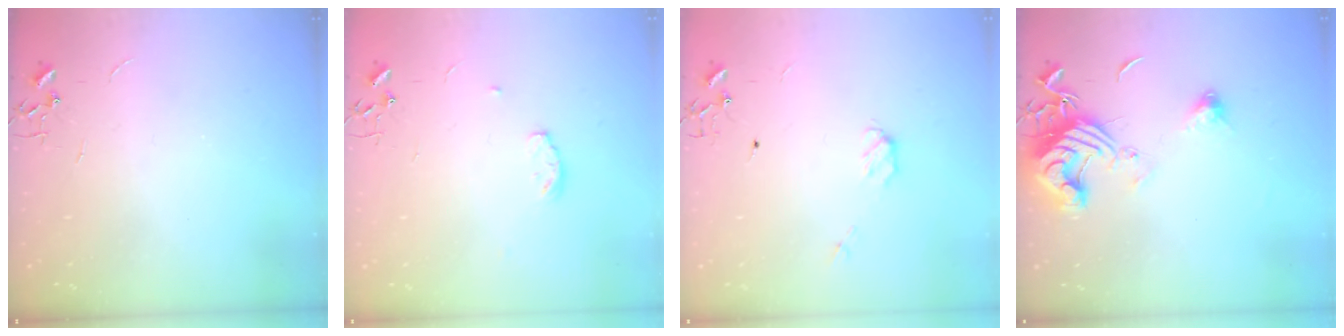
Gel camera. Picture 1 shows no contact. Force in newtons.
{"total": 4.9, "press": 4.8, "slide": 0.6}
{"total": 3.7, "press": 3.7, "slide": 0.6}
{"total": 14.9, "press": 14.8, "slide": 1.7}